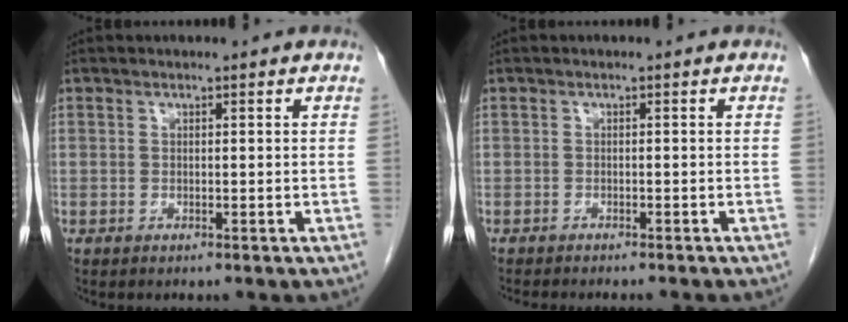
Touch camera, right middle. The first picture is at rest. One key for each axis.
{"total": 6.9, "fx": -6.0, "fy": 0.9, "fz": 3.1, "tx": -0.030, "ty": -0.010, "tz": -0.082}